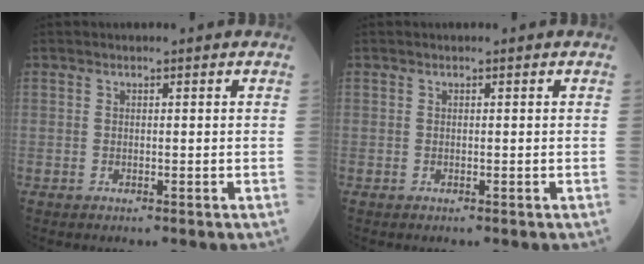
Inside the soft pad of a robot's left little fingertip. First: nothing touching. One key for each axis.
{"total": 0.0}